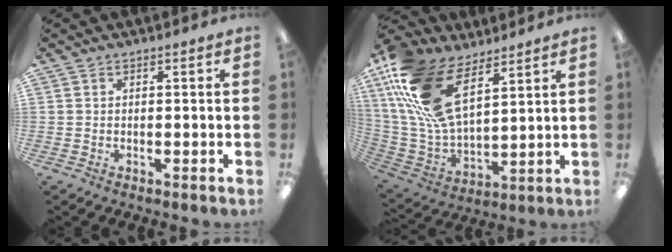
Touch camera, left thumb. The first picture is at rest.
{"total": 22.4, "force": [11.2, 11.5, 15.7], "torque": [-0.351, -0.036, 0.199]}